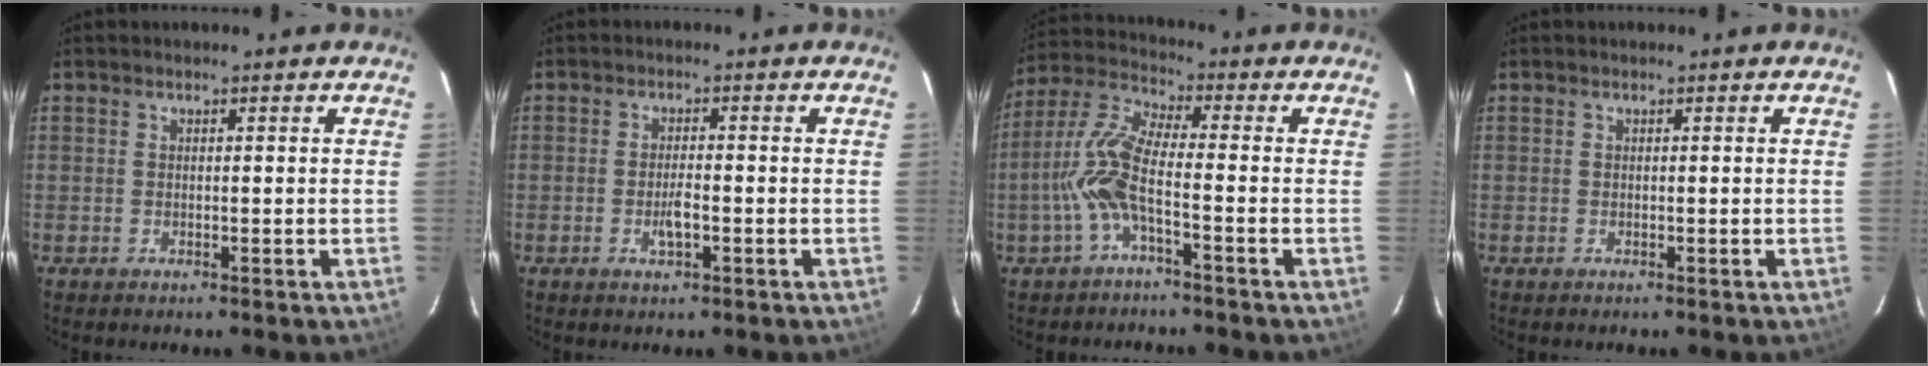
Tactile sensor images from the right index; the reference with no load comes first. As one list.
[{"total": 2.9, "force": [-1.1, 0.9, 2.5], "torque": [-0.047, -0.002, -0.018]}, {"total": 9.1, "force": [-2.8, 1.7, 8.4], "torque": [-0.199, 0.009, -0.058]}, {"total": 0.0}]